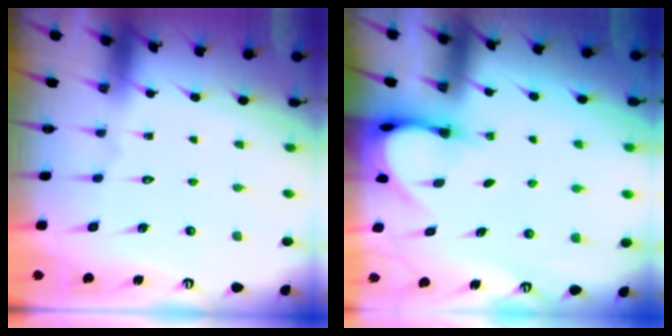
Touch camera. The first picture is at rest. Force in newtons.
{"total": 4.0, "press": 4.0, "slide": 0.4}